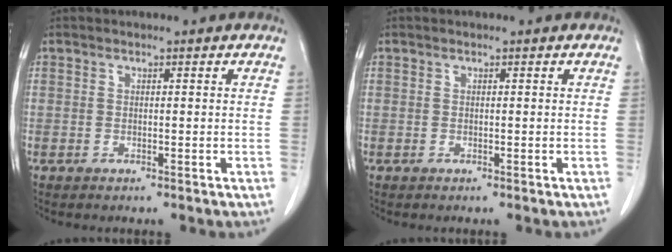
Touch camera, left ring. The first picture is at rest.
{"total": 0.0}